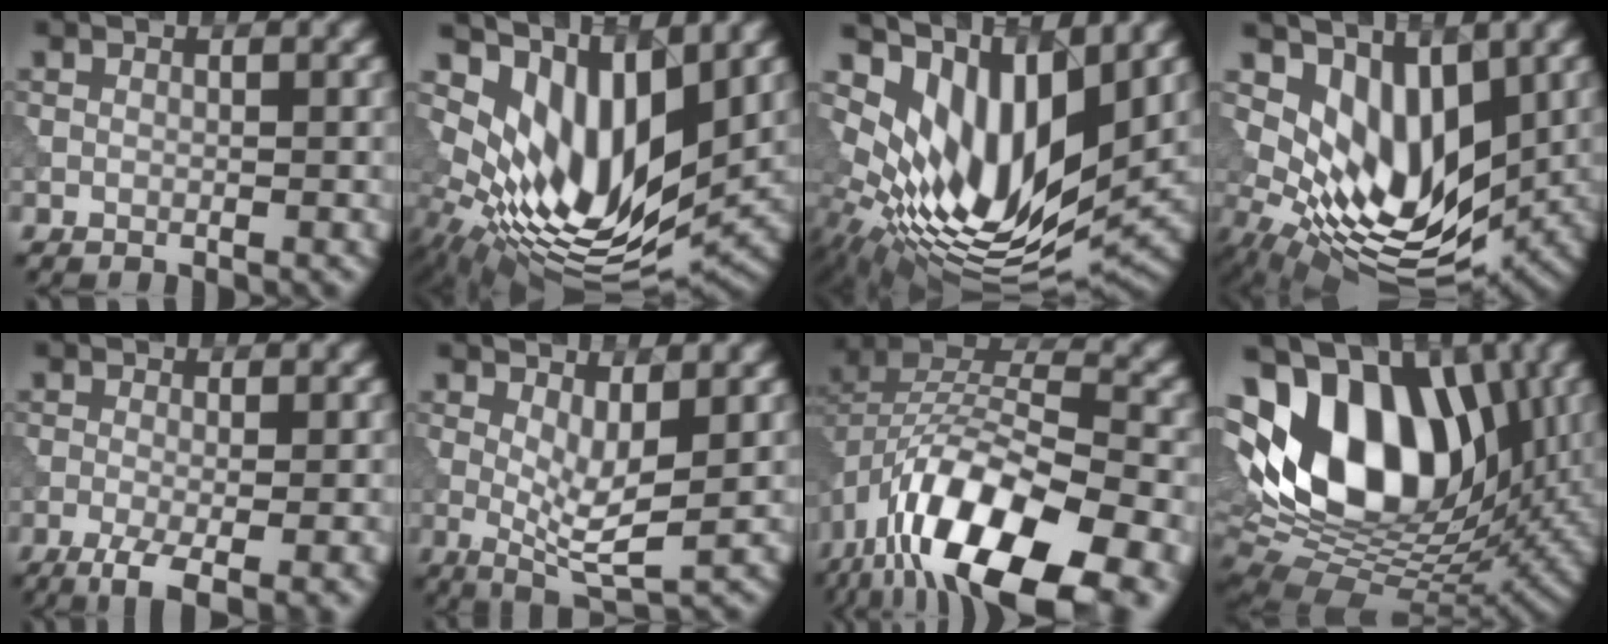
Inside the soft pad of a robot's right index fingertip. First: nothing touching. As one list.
[{"total": 11.1, "force": [3.8, 5.4, 8.9], "torque": [-0.174, -0.013, 0.079]}, {"total": 12.2, "force": [3.6, 5.8, 10.2], "torque": [-0.194, -0.009, 0.075]}, {"total": 8.0, "force": [2.4, 4.6, 6.1], "torque": [-0.113, -0.021, 0.055]}, {"total": 4.6, "force": [-2.2, 1.4, 3.8], "torque": [-0.076, -0.005, -0.036]}, {"total": 4.1, "force": [0.7, 1.3, 3.9], "torque": [-0.068, -0.009, 0.015]}, {"total": 17.0, "force": [-9.4, 8.0, 11.8], "torque": [-0.214, -0.010, -0.154]}, {"total": 16.4, "force": [3.8, 9.9, 12.5], "torque": [-0.213, 0.030, 0.050]}]